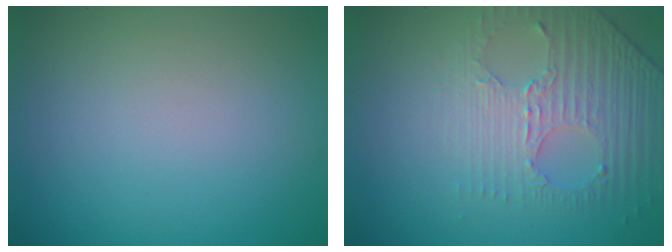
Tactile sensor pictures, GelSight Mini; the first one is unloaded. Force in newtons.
{"total": 4.3, "press": 2.9, "slide": 3.2}